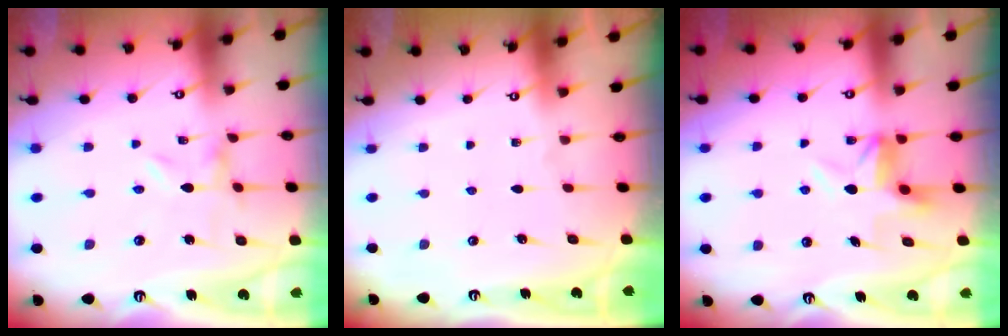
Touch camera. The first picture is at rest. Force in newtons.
{"total": 0.0}
{"total": 5.3, "press": 5.2, "slide": 0.6}